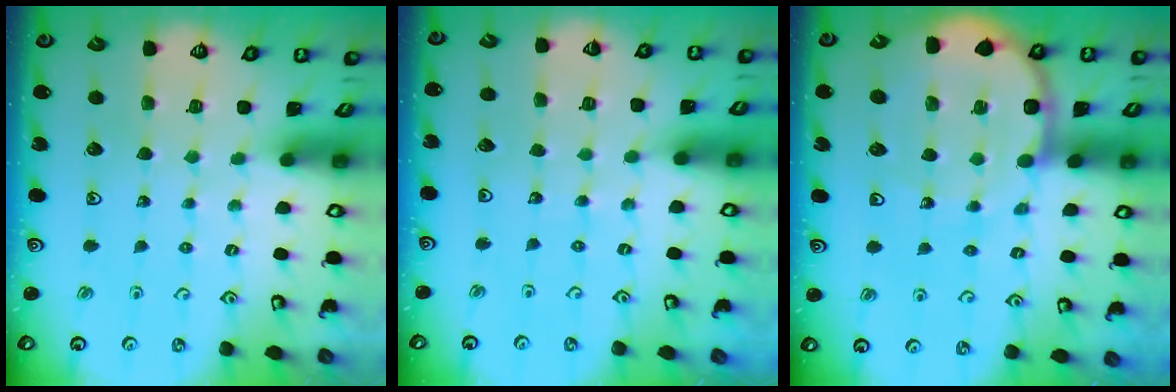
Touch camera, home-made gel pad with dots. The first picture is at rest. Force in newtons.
{"total": 4.1, "press": 4.1, "slide": 0.6}
{"total": 10.7, "press": 10.7, "slide": 1.3}